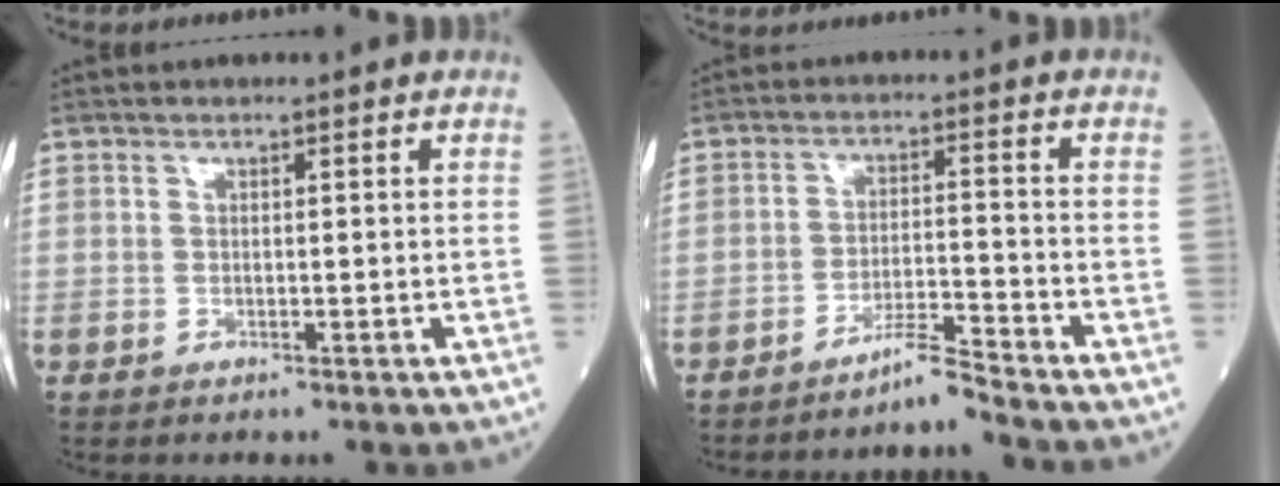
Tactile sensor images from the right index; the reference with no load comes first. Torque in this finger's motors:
{"motor_torque": [0.03, -0.06, 0.04, 0.00]}